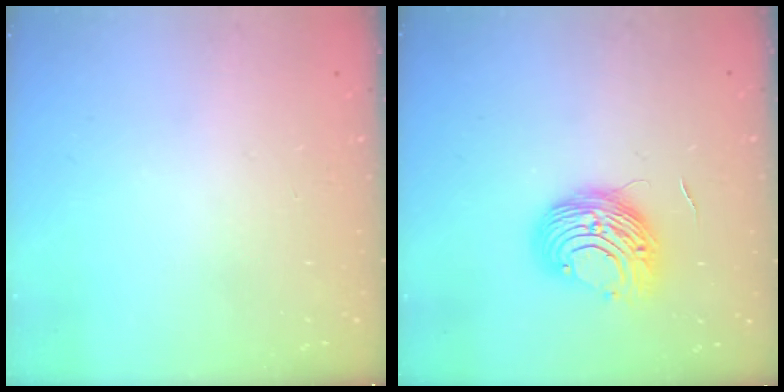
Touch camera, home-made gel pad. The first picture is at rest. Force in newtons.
{"total": 9.3, "press": 9.3, "slide": 0.4}